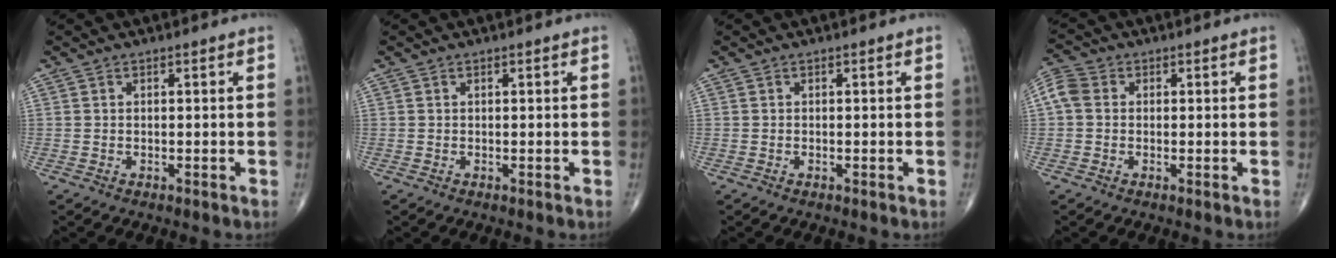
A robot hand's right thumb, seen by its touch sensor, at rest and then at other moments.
{"total": 0.0}
{"total": 0.0}
{"total": 4.6, "force": [0.4, 3.8, 2.7], "torque": [-0.061, 0.016, 0.001]}